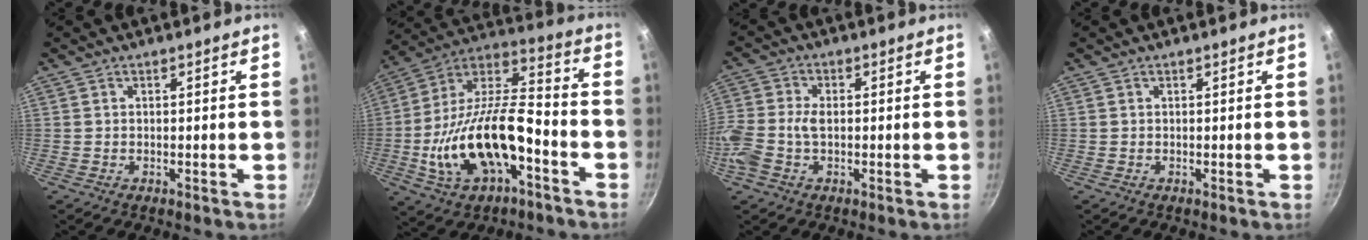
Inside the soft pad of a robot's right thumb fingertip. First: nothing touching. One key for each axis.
{"total": 22.5, "fx": -6.8, "fy": 11.0, "fz": 18.4, "tx": -0.331, "ty": 0.049, "tz": -0.127}
{"total": 9.2, "fx": -1.6, "fy": 6.2, "fz": 6.7, "tx": -0.147, "ty": 0.016, "tz": -0.047}
{"total": 0.0}